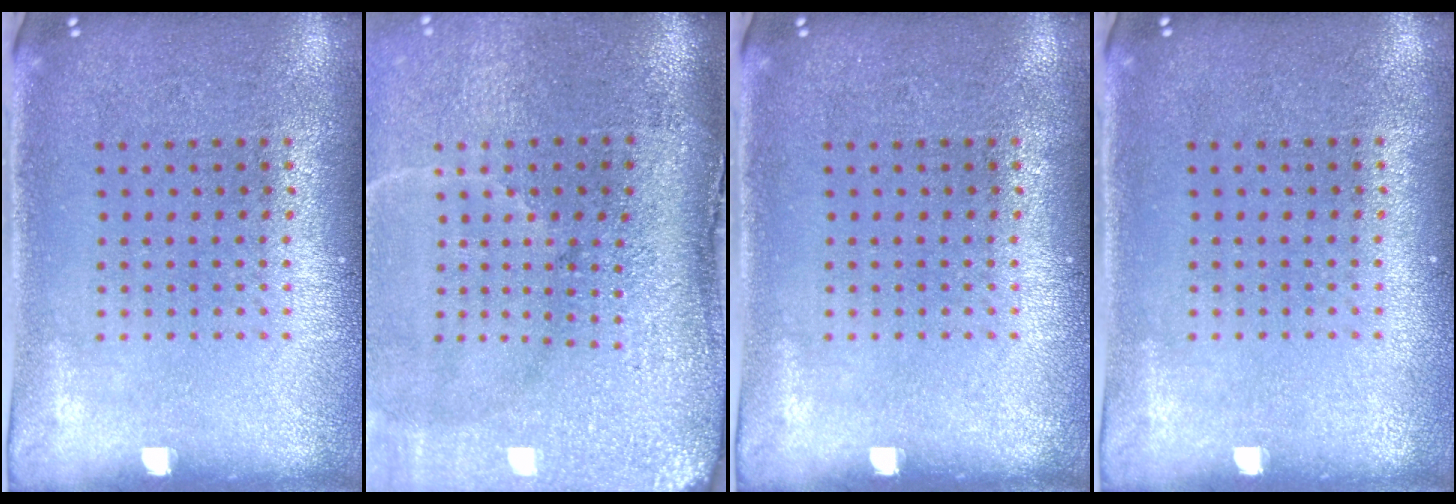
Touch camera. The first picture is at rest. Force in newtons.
{"total": 5.0, "press": 4.0, "slide": 3.0}
{"total": 0.0}
{"total": 0.0}